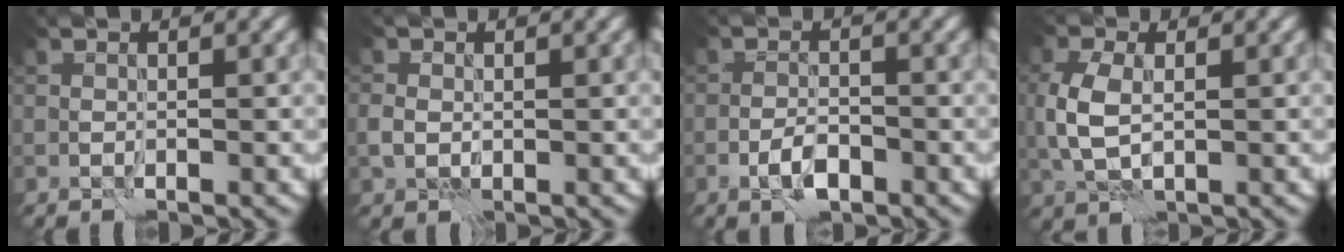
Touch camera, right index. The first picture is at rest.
{"total": 1.2, "force": [0.1, 1.1, 0.5], "torque": [-0.013, -0.003, -0.002]}
{"total": 2.3, "force": [-1.2, 0.9, 1.7], "torque": [-0.030, 0.002, -0.026]}
{"total": 4.1, "force": [0.4, 2.6, 3.1], "torque": [-0.084, -0.003, 0.009]}